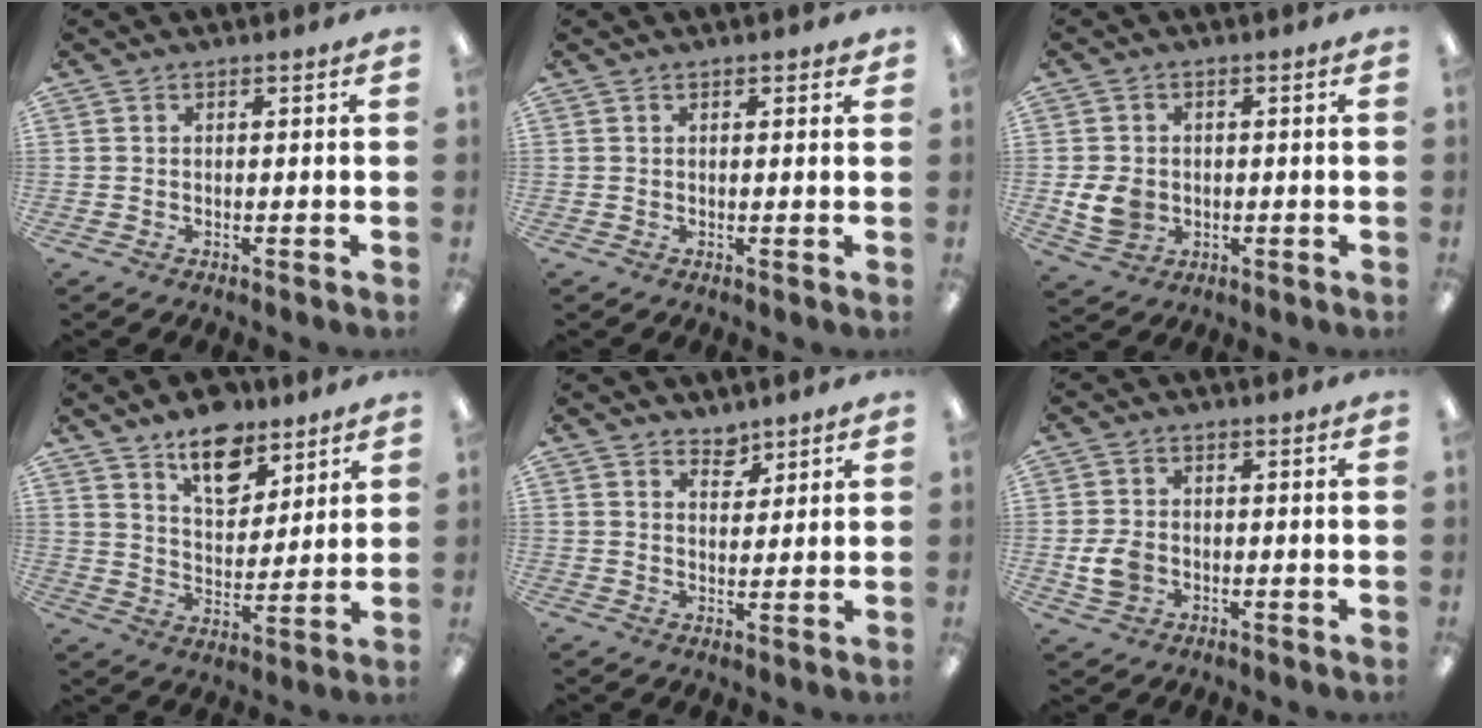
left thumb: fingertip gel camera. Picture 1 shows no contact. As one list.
[{"total": 1.0, "force": [0.8, 0.5, 0.5], "torque": [-0.003, -0.001, 0.012]}, {"total": 6.6, "force": [-0.6, 5.6, 3.5], "torque": [-0.067, 0.002, -0.011]}, {"total": 12.8, "force": [9.5, 6.6, 5.5], "torque": [-0.065, -0.059, 0.167]}, {"total": 3.8, "force": [3.4, 1.7, 0.2], "torque": [0.011, -0.027, 0.060]}, {"total": 5.6, "force": [-1.0, 4.3, 3.3], "torque": [-0.061, 0.004, -0.018]}]